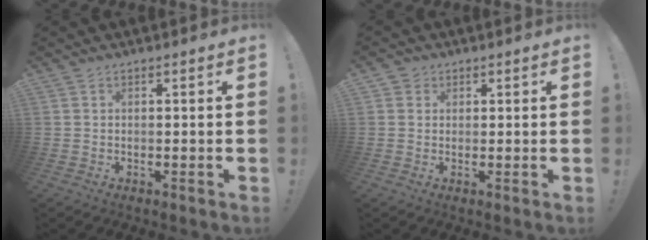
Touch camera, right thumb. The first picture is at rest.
{"total": 2.1, "force": [0.9, 1.9, 0.2], "torque": [-0.006, 0.001, 0.017]}